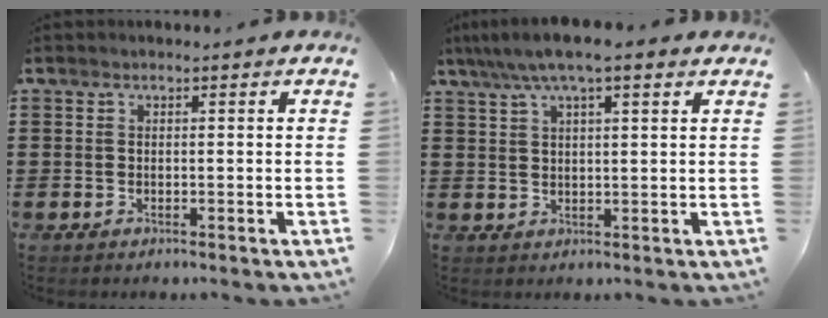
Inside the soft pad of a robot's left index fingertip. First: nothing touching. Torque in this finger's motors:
{"motor_torque": [2.02, 0.12, 1.05, 0.21]}